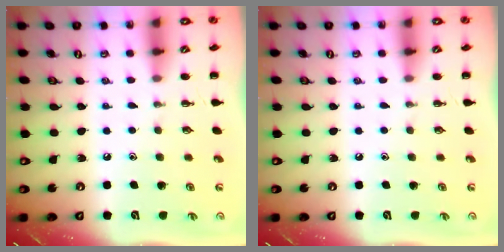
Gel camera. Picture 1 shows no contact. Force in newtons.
{"total": 0.0}